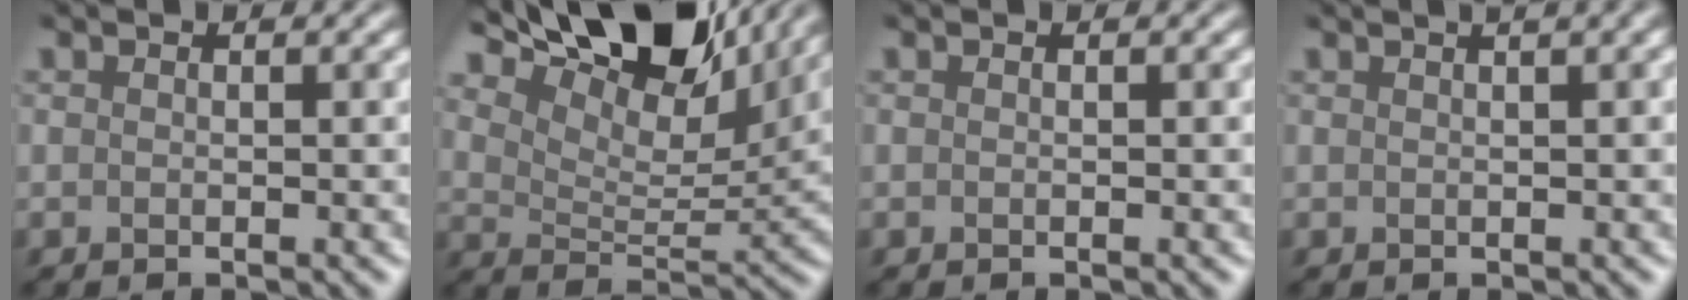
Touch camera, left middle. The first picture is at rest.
{"total": 11.2, "force": [9.1, 3.3, 5.7], "torque": [-0.119, 0.017, 0.173]}
{"total": 0.0}
{"total": 2.7, "force": [1.3, 0.9, 2.1], "torque": [-0.014, 0.030, 0.002]}